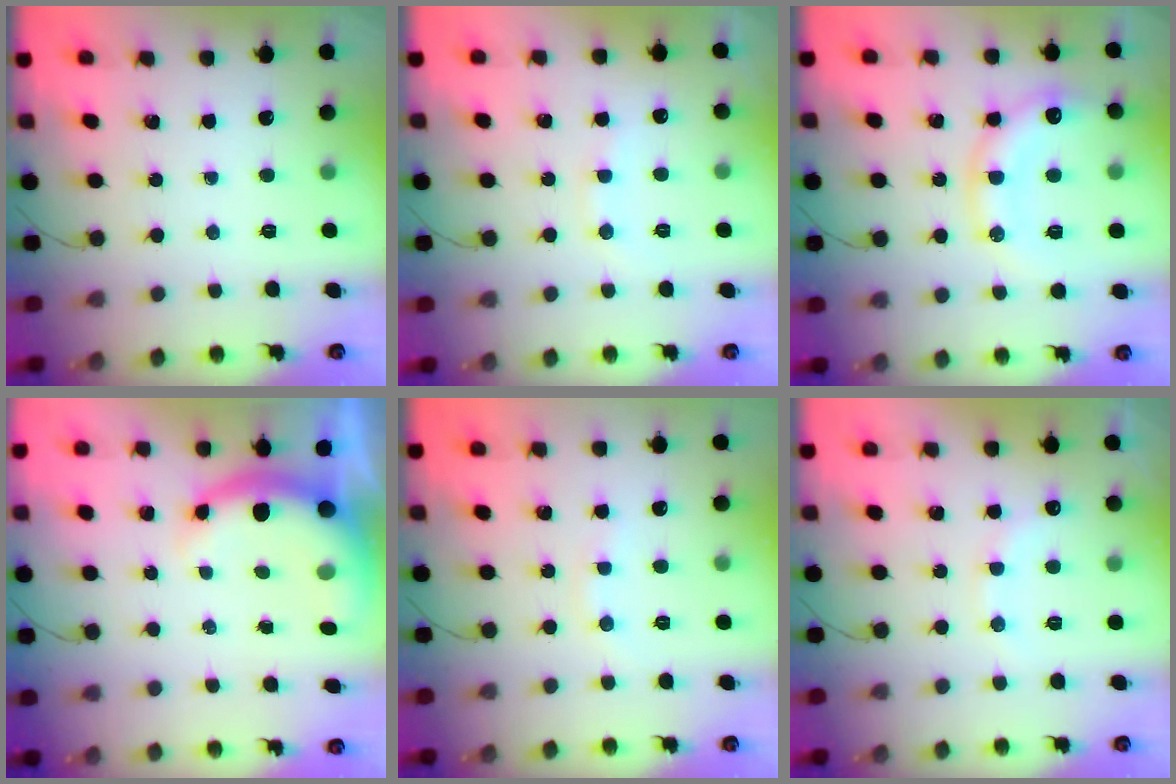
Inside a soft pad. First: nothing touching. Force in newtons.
{"total": 7.7, "press": 7.6, "slide": 1.4}
{"total": 14.6, "press": 14.4, "slide": 2.2}
{"total": 7.9, "press": 7.8, "slide": 1.5}
{"total": 3.8, "press": 3.5, "slide": 1.3}
{"total": 9.8, "press": 9.7, "slide": 1.4}